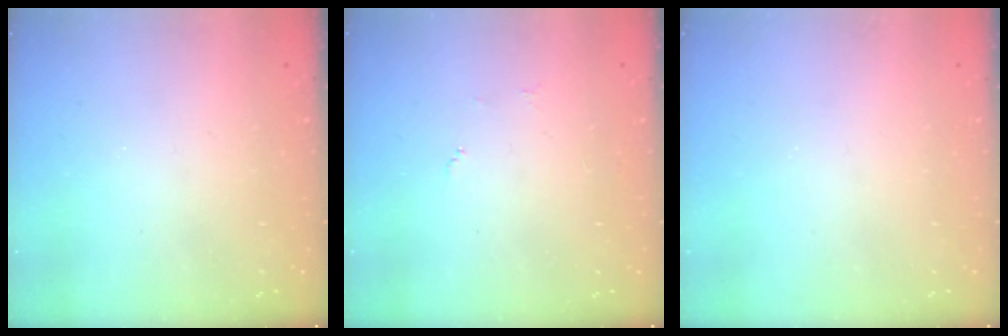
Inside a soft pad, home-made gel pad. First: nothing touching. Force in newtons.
{"total": 3.4, "press": 3.4, "slide": 0.4}
{"total": 0.0}